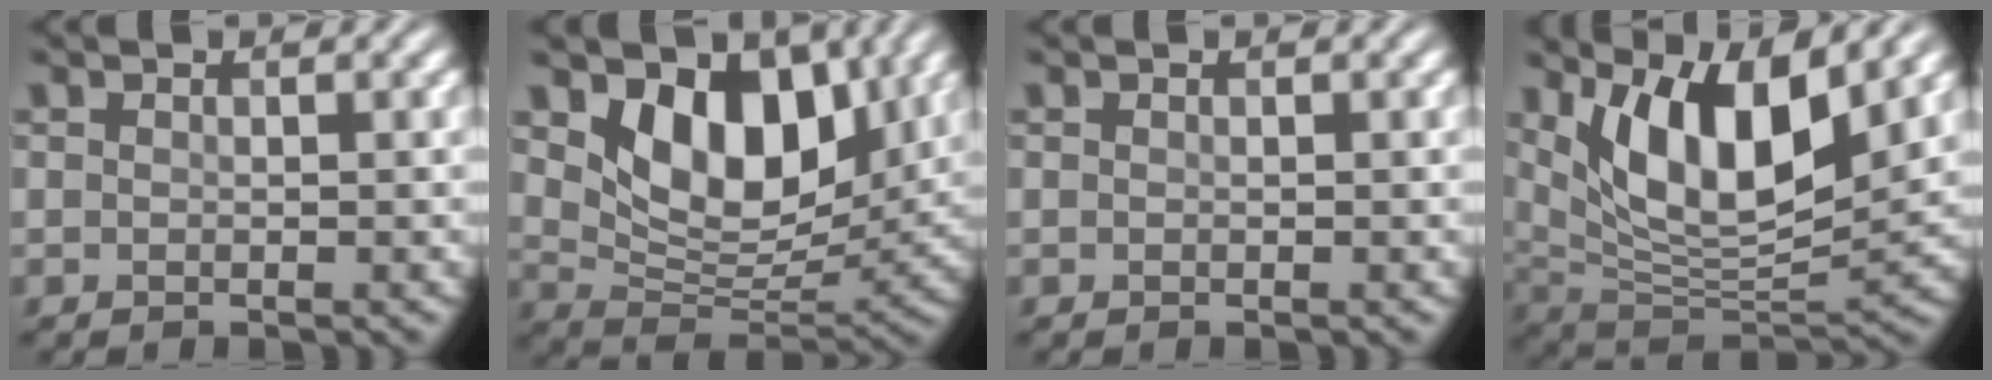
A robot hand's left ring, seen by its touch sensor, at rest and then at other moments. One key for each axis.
{"total": 8.4, "fx": 3.2, "fy": 5.2, "fz": 5.8, "tx": -0.094, "ty": -0.021, "tz": 0.055}
{"total": 0.0}
{"total": 10.0, "fx": 4.3, "fy": 3.9, "fz": 8.1, "tx": -0.139, "ty": -0.015, "tz": 0.083}